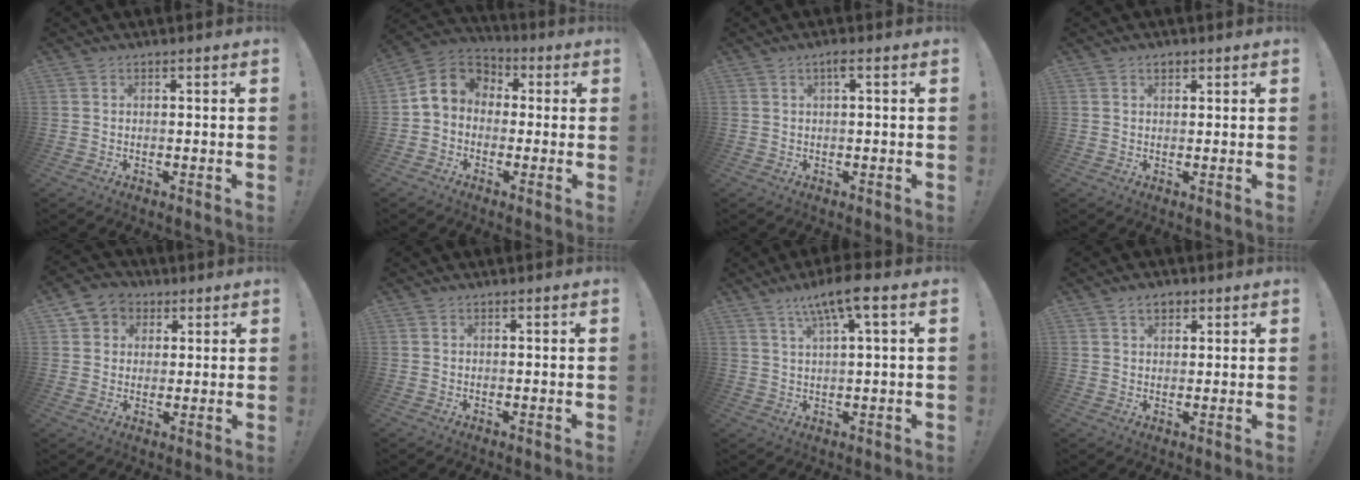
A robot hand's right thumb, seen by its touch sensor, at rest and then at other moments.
{"total": 9.0, "force": [0.8, 7.6, 4.8], "torque": [-0.084, 0.016, 0.023]}
{"total": 2.1, "force": [0.6, 0.1, 2.0], "torque": [-0.035, 0.001, 0.006]}
{"total": 1.6, "force": [1.0, 1.0, 0.8], "torque": [-0.011, -0.001, 0.016]}
{"total": 6.1, "force": [1.7, 5.6, 1.4], "torque": [-0.020, -0.004, 0.036]}
{"total": 0.0}
{"total": 8.6, "force": [4.3, 0.8, 7.4], "torque": [-0.121, -0.023, 0.068]}
{"total": 3.9, "force": [2.1, 2.5, 2.1], "torque": [-0.025, -0.004, 0.034]}